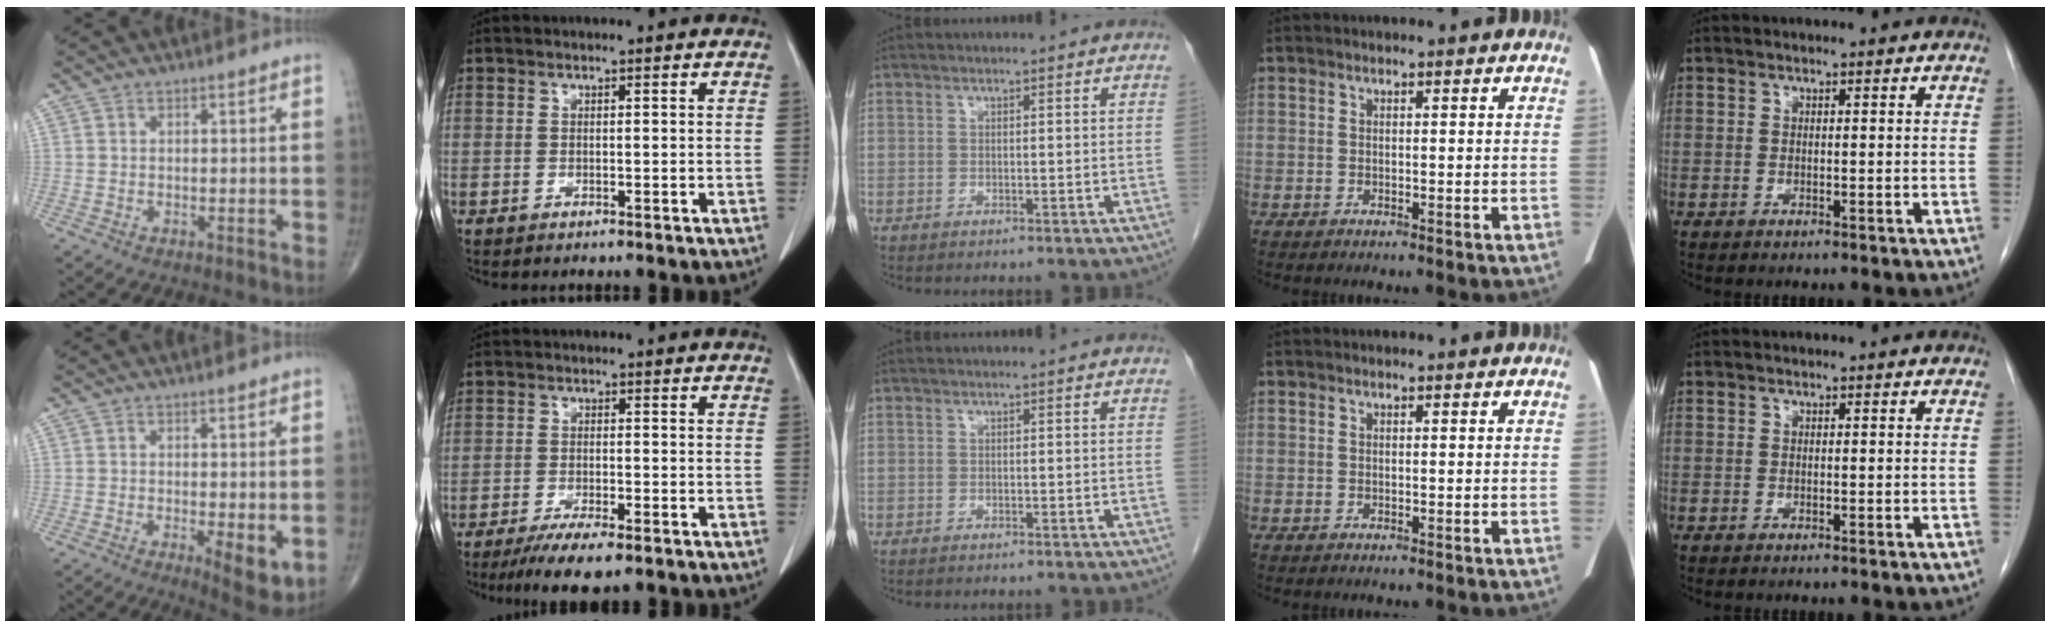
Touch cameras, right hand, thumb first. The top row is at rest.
{"thumb": {"total": 6.5, "force": [-1.5, 2.2, 6.0], "torque": [-0.082, -0.019, -0.020]}, "index": {"total": 6.6, "force": [-4.7, 1.1, 4.4], "torque": [-0.070, -0.014, -0.074]}}